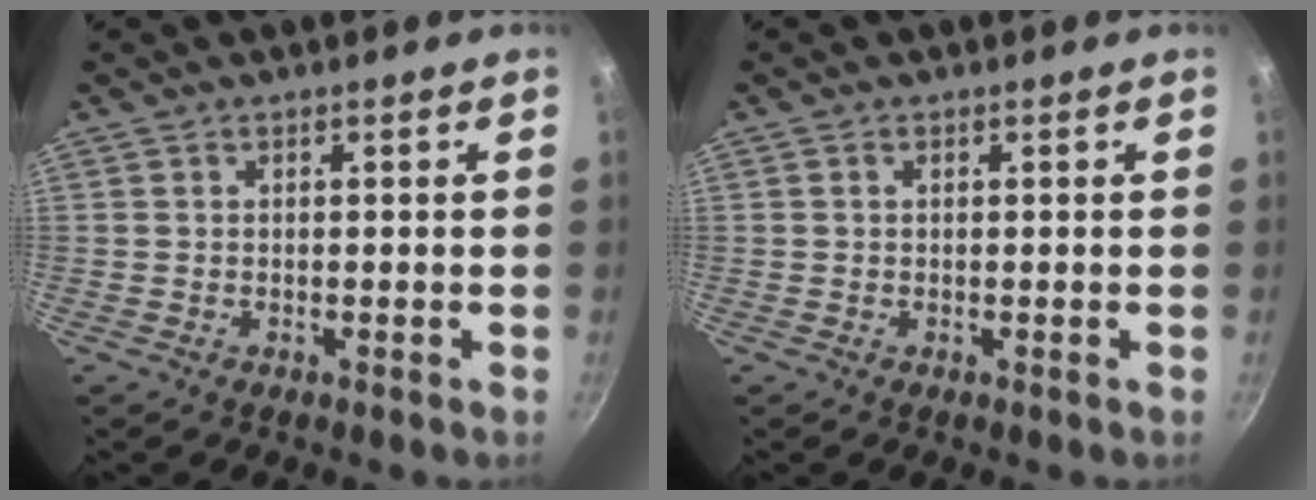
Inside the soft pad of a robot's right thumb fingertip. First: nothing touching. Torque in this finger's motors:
{"motor_torque": [-0.56, 0.32, -0.25, -0.08, 0.04]}